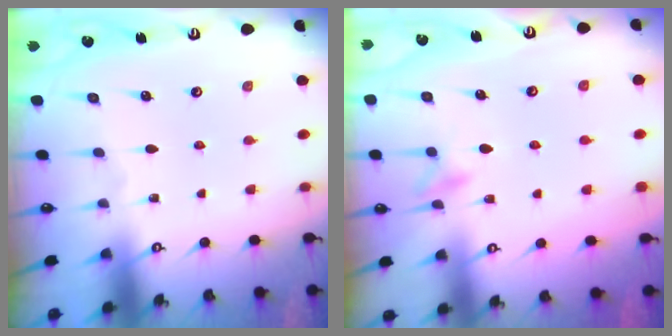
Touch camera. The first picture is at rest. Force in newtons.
{"total": 9.3, "press": 9.3, "slide": 0.9}